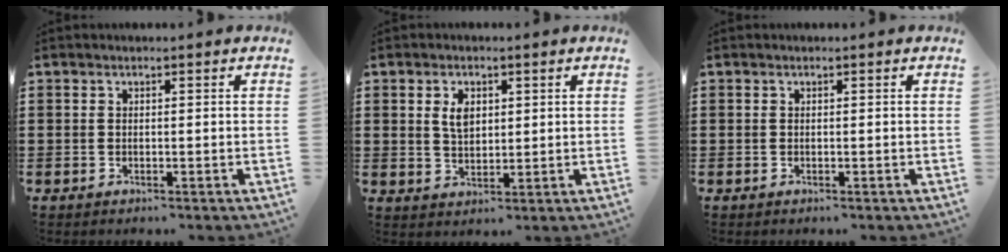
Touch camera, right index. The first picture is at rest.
{"total": 3.6, "force": [1.2, 2.2, 2.6], "torque": [-0.050, 0.005, 0.019]}
{"total": 0.0}